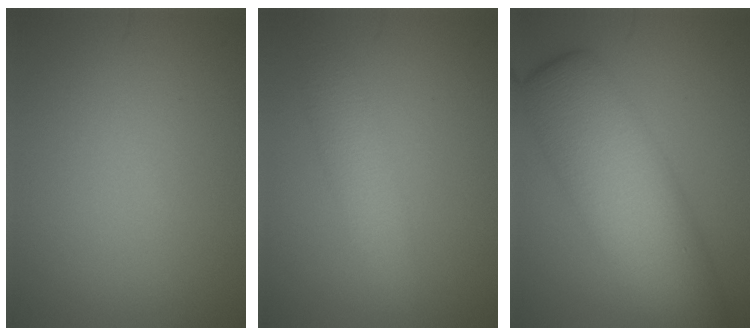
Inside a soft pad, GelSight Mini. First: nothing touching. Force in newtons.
{"total": 3.3, "press": 3.3, "slide": 0.1}
{"total": 11.1, "press": 11.1, "slide": 0.5}